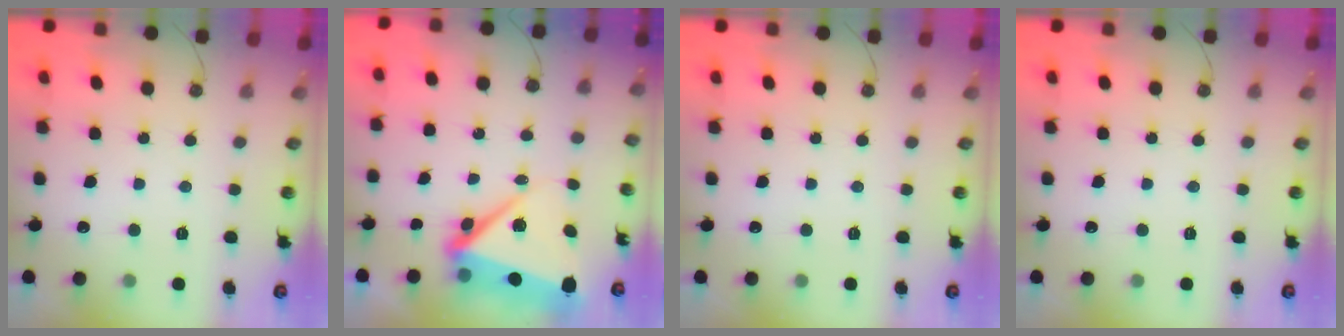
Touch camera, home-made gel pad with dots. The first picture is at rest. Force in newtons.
{"total": 10.1, "press": 10.0, "slide": 1.7}
{"total": 0.0}
{"total": 0.0}